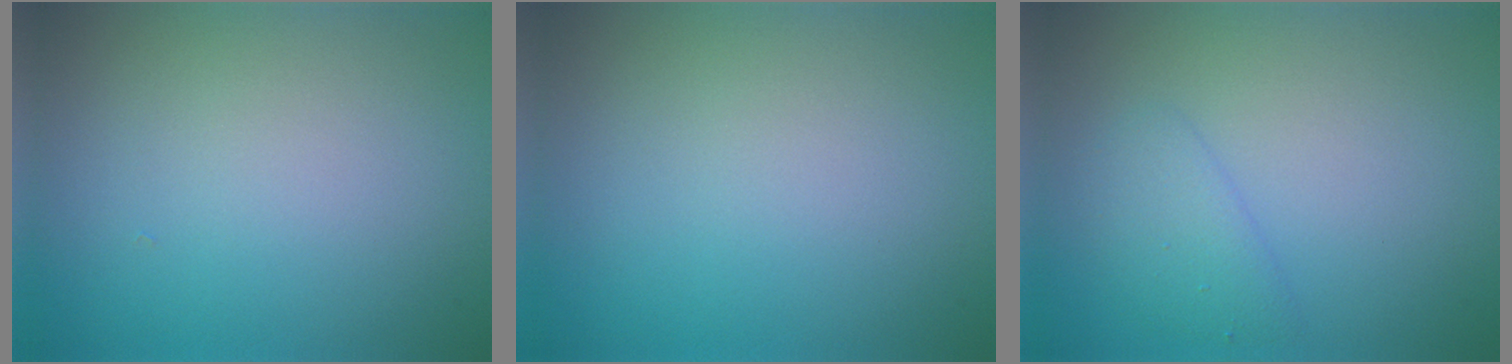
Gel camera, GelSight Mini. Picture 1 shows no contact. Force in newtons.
{"total": 0.0}
{"total": 1.9, "press": 1.9, "slide": 0.1}